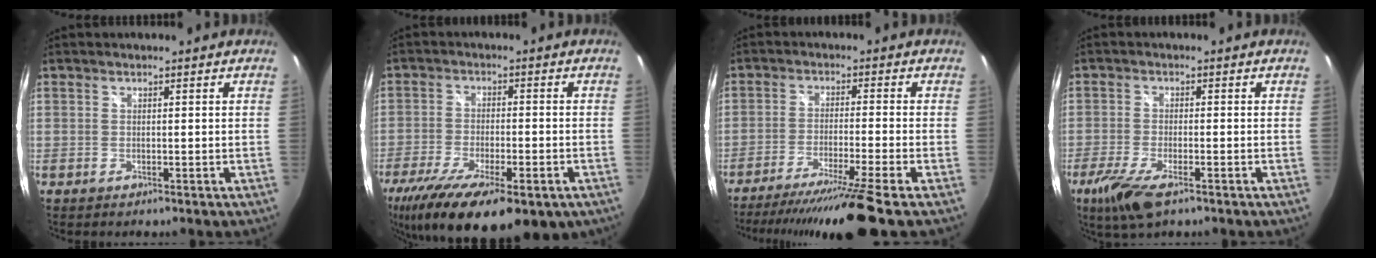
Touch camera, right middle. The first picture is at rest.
{"total": 20.7, "force": [-12.6, 7.6, 14.6], "torque": [-0.282, -0.066, -0.192]}
{"total": 14.3, "force": [-11.7, -2.4, 7.9], "torque": [-0.152, -0.033, -0.189]}
{"total": 7.8, "force": [-4.9, 2.2, 5.7], "torque": [-0.139, -0.028, -0.092]}